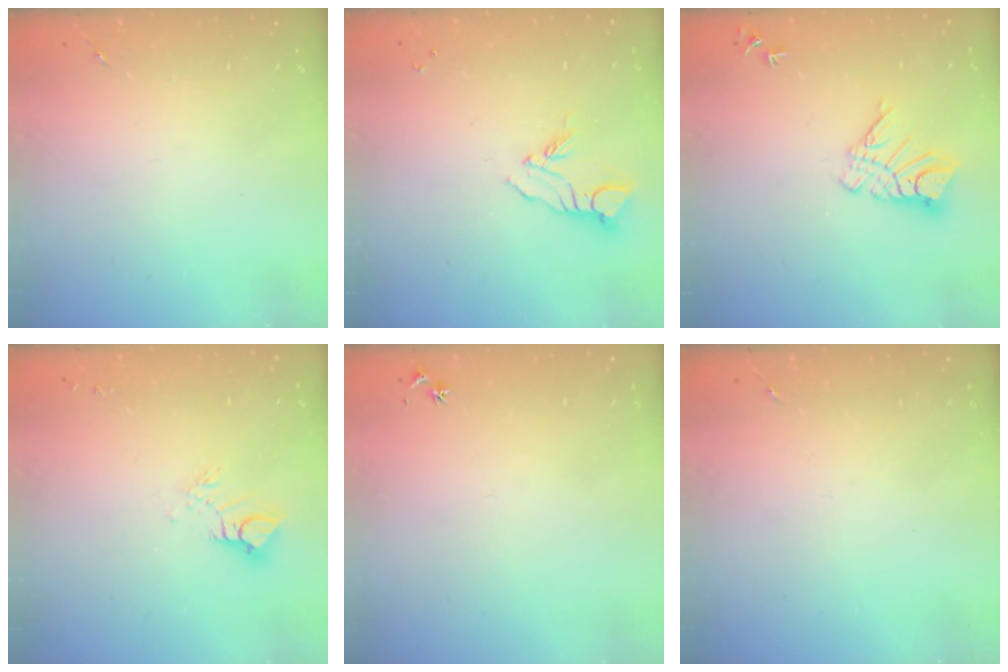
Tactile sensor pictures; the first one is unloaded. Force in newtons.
{"total": 6.9, "press": 6.9, "slide": 0.7}
{"total": 10.5, "press": 10.4, "slide": 1.0}
{"total": 7.4, "press": 7.4, "slide": 0.8}
{"total": 3.0, "press": 2.9, "slide": 0.3}
{"total": 0.0}